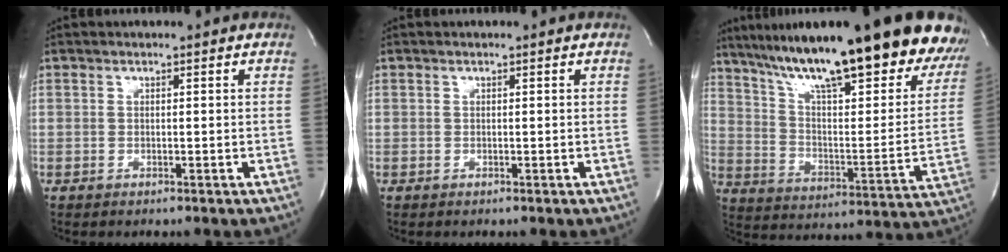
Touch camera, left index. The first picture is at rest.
{"total": 0.0}
{"total": 32.5, "force": [24.8, 5.8, 20.2], "torque": [-0.277, -0.027, 0.347]}